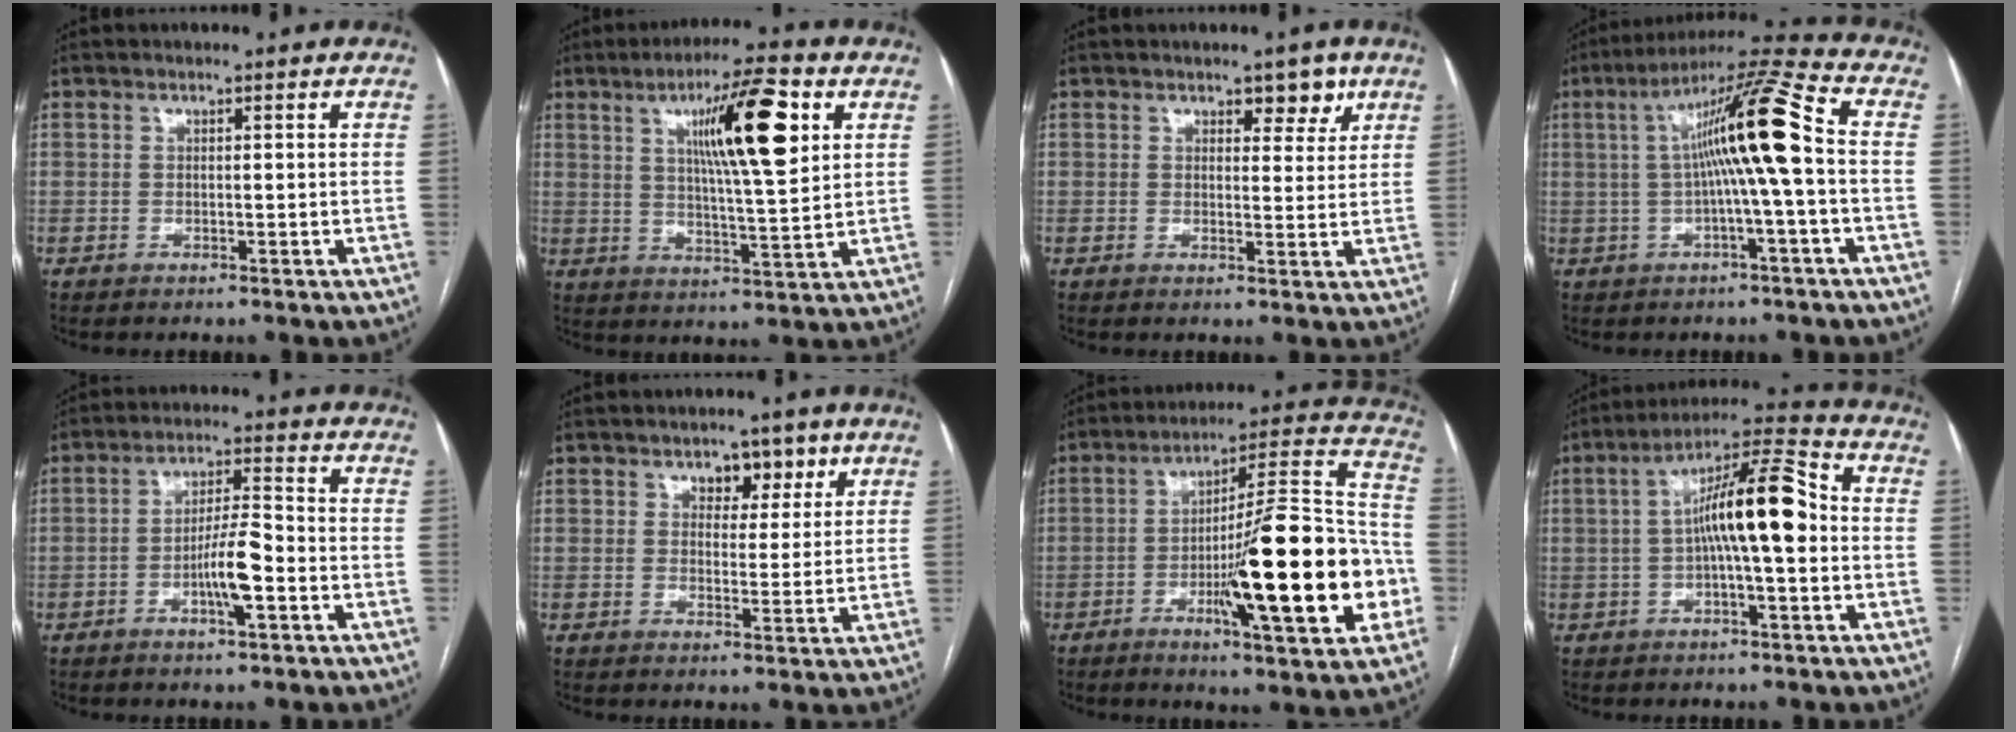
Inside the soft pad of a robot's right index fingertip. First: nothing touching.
{"total": 13.4, "force": [5.0, 1.3, 12.4], "torque": [-0.203, 0.006, 0.079]}
{"total": 3.7, "force": [2.3, 1.9, 2.2], "torque": [-0.019, 0.000, 0.030]}
{"total": 12.9, "force": [0.4, -0.6, 12.9], "torque": [-0.214, 0.028, 0.002]}
{"total": 7.0, "force": [-2.5, 0.9, 6.5], "torque": [-0.125, 0.005, -0.040]}
{"total": 4.8, "force": [2.7, 3.0, 2.5], "torque": [-0.022, 0.008, 0.038]}
{"total": 23.0, "force": [-5.9, 2.5, 22.1], "torque": [-0.304, 0.006, -0.084]}
{"total": 12.4, "force": [-0.1, 1.9, 12.3], "torque": [-0.210, 0.033, -0.006]}